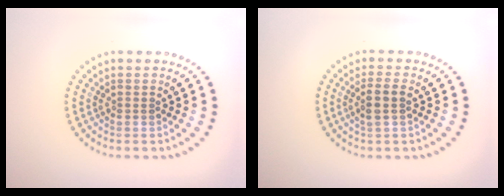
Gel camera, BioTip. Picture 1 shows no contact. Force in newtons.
{"total": 2.0, "press": 1.8, "slide": 0.9}